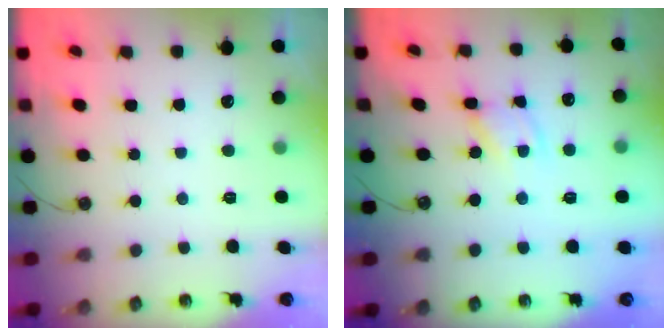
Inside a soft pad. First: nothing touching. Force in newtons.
{"total": 4.5, "press": 4.5, "slide": 0.3}